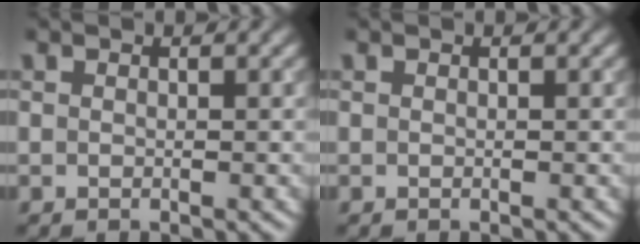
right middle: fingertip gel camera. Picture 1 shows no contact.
{"total": 0.0}